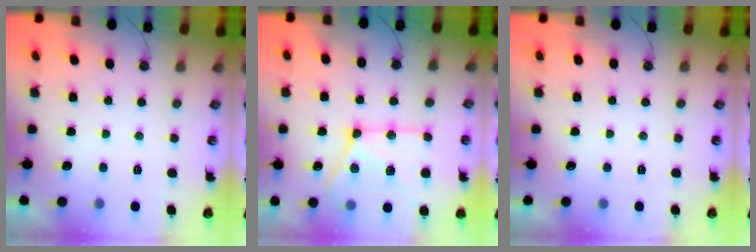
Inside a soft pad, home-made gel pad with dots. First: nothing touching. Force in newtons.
{"total": 19.7, "press": 19.6, "slide": 2.2}
{"total": 0.0}